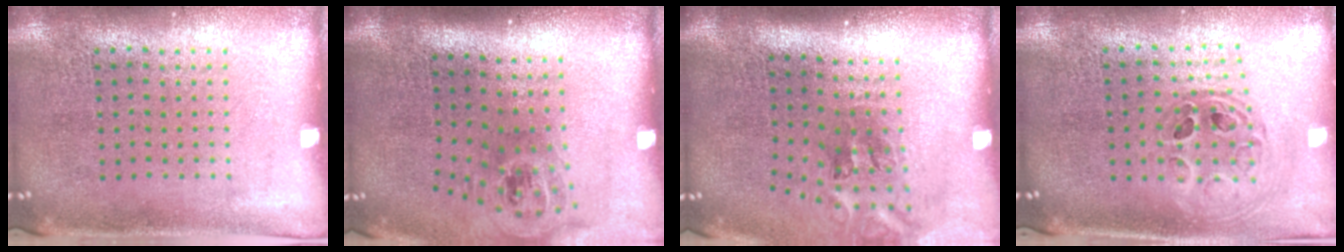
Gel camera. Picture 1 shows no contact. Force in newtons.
{"total": 1.7, "press": 1.3, "slide": 1.1}
{"total": 2.2, "press": 1.3, "slide": 1.8}
{"total": 0.9, "press": 0.9, "slide": 0.2}